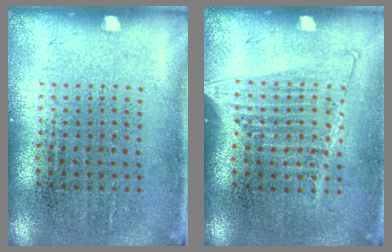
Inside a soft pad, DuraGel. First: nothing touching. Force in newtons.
{"total": 1.3, "press": 1.2, "slide": 0.6}